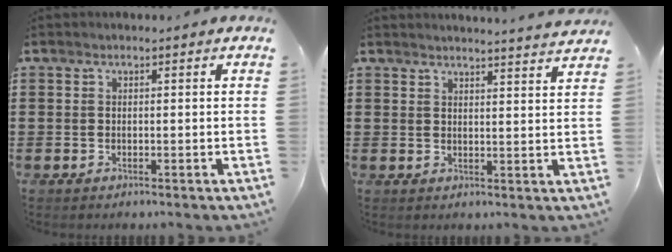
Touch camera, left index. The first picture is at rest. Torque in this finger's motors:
{"motor_torque": [0.28, 0.05, 0.12, 0.03]}